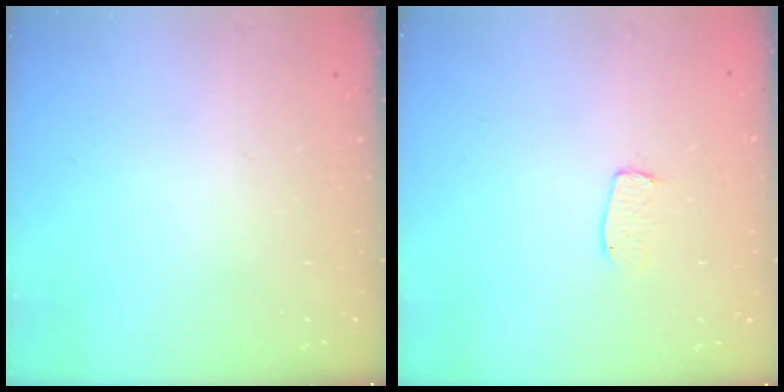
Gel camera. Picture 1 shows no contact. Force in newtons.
{"total": 4.5, "press": 4.5, "slide": 0.2}